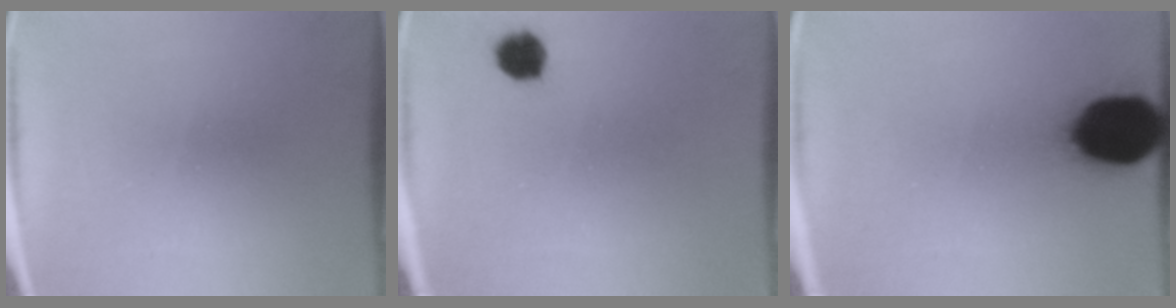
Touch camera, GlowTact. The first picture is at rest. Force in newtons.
{"total": 4.1}
{"total": 19.4}